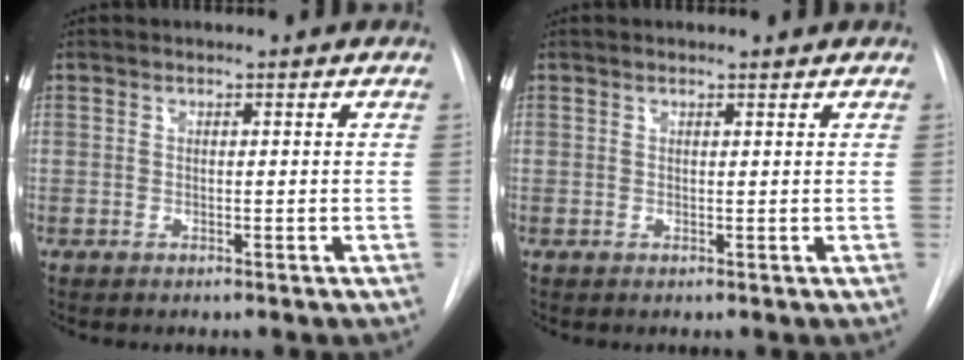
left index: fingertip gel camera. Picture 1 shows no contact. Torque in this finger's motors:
{"motor_torque": [0.39, -0.45, -0.03, 0.02]}